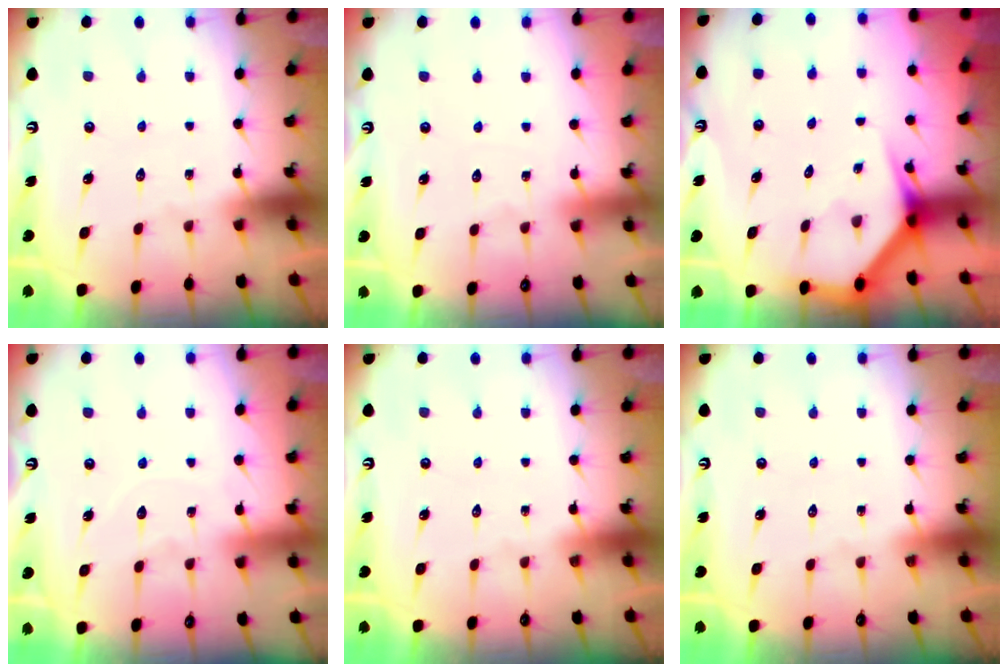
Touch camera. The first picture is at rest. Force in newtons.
{"total": 3.1, "press": 3.1, "slide": 0.5}
{"total": 3.3, "press": 3.3, "slide": 0.3}
{"total": 6.2, "press": 6.2, "slide": 0.6}
{"total": 0.0}
{"total": 0.0}